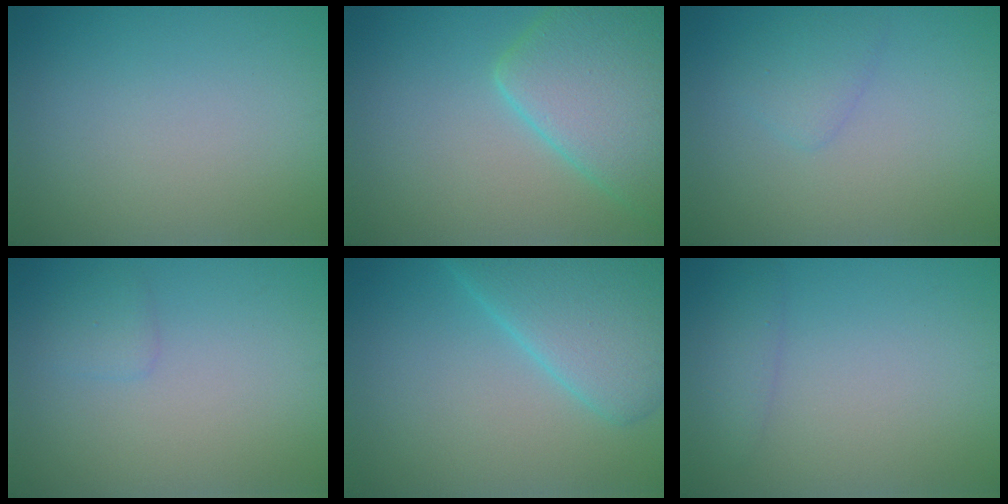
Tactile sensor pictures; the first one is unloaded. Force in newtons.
{"total": 8.5, "press": 8.5, "slide": 0.5}
{"total": 1.6, "press": 1.6, "slide": 0.1}
{"total": 1.0, "press": 1.0, "slide": 0.1}
{"total": 6.9, "press": 6.9, "slide": 0.2}
{"total": 1.5, "press": 1.5, "slide": 0.0}